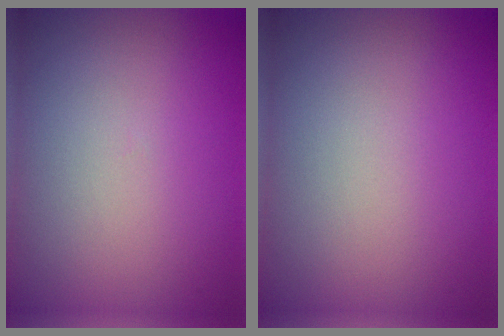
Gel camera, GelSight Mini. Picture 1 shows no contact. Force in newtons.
{"total": 0.0}